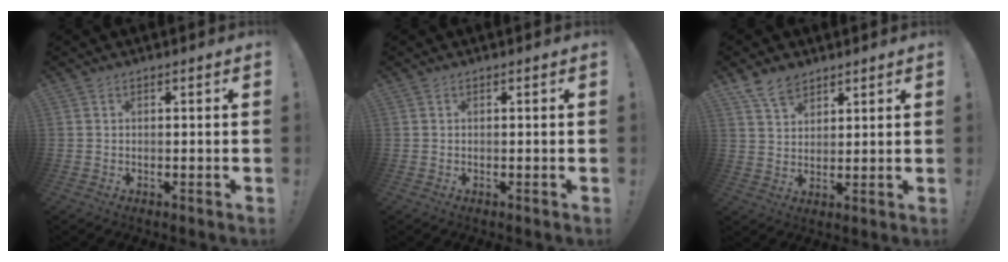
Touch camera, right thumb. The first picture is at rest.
{"total": 0.0}
{"total": 7.3, "force": [5.5, 4.0, 2.5], "torque": [-0.052, -0.025, 0.108]}